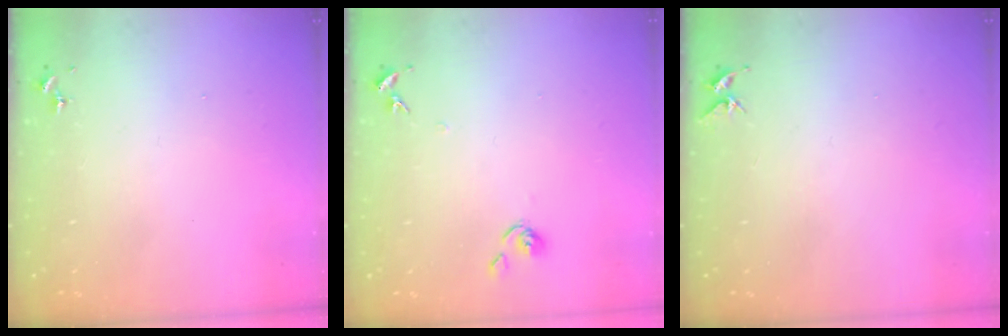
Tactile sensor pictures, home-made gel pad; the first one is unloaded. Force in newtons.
{"total": 6.7, "press": 6.7, "slide": 0.6}
{"total": 5.0, "press": 4.9, "slide": 0.5}